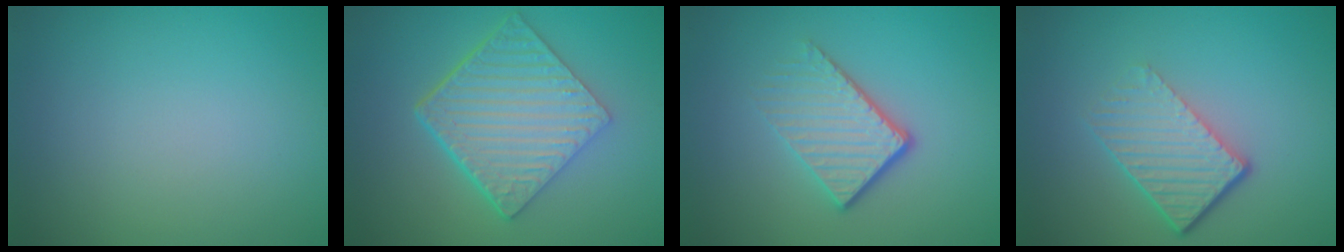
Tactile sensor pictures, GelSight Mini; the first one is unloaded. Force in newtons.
{"total": 6.6, "press": 4.7, "slide": 4.7}
{"total": 3.9, "press": 2.7, "slide": 2.9}
{"total": 4.6, "press": 2.9, "slide": 3.6}